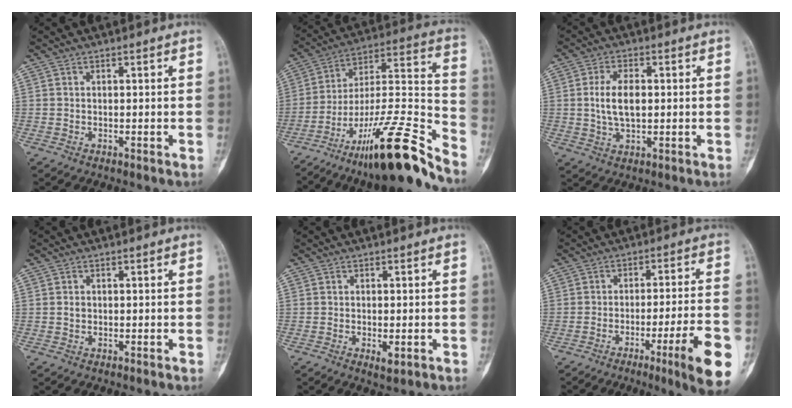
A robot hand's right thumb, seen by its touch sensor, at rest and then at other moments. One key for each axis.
{"total": 24.5, "fx": -17.6, "fy": 3.6, "fz": 16.6, "tx": -0.250, "ty": 0.095, "tz": -0.294}
{"total": 6.9, "fx": 0.5, "fy": 3.6, "fz": 5.9, "tx": -0.114, "ty": 0.002, "tz": 0.010}
{"total": 0.9, "fx": 0.0, "fy": 0.8, "fz": 0.5, "tx": -0.008, "ty": 0.002, "tz": 0.000}
{"total": 2.3, "fx": -0.7, "fy": 1.0, "fz": 2.0, "tx": -0.032, "ty": -0.004, "tz": -0.008}
{"total": 14.1, "fx": -6.0, "fy": 1.0, "fz": 12.8, "tx": -0.169, "ty": 0.007, "tz": -0.084}